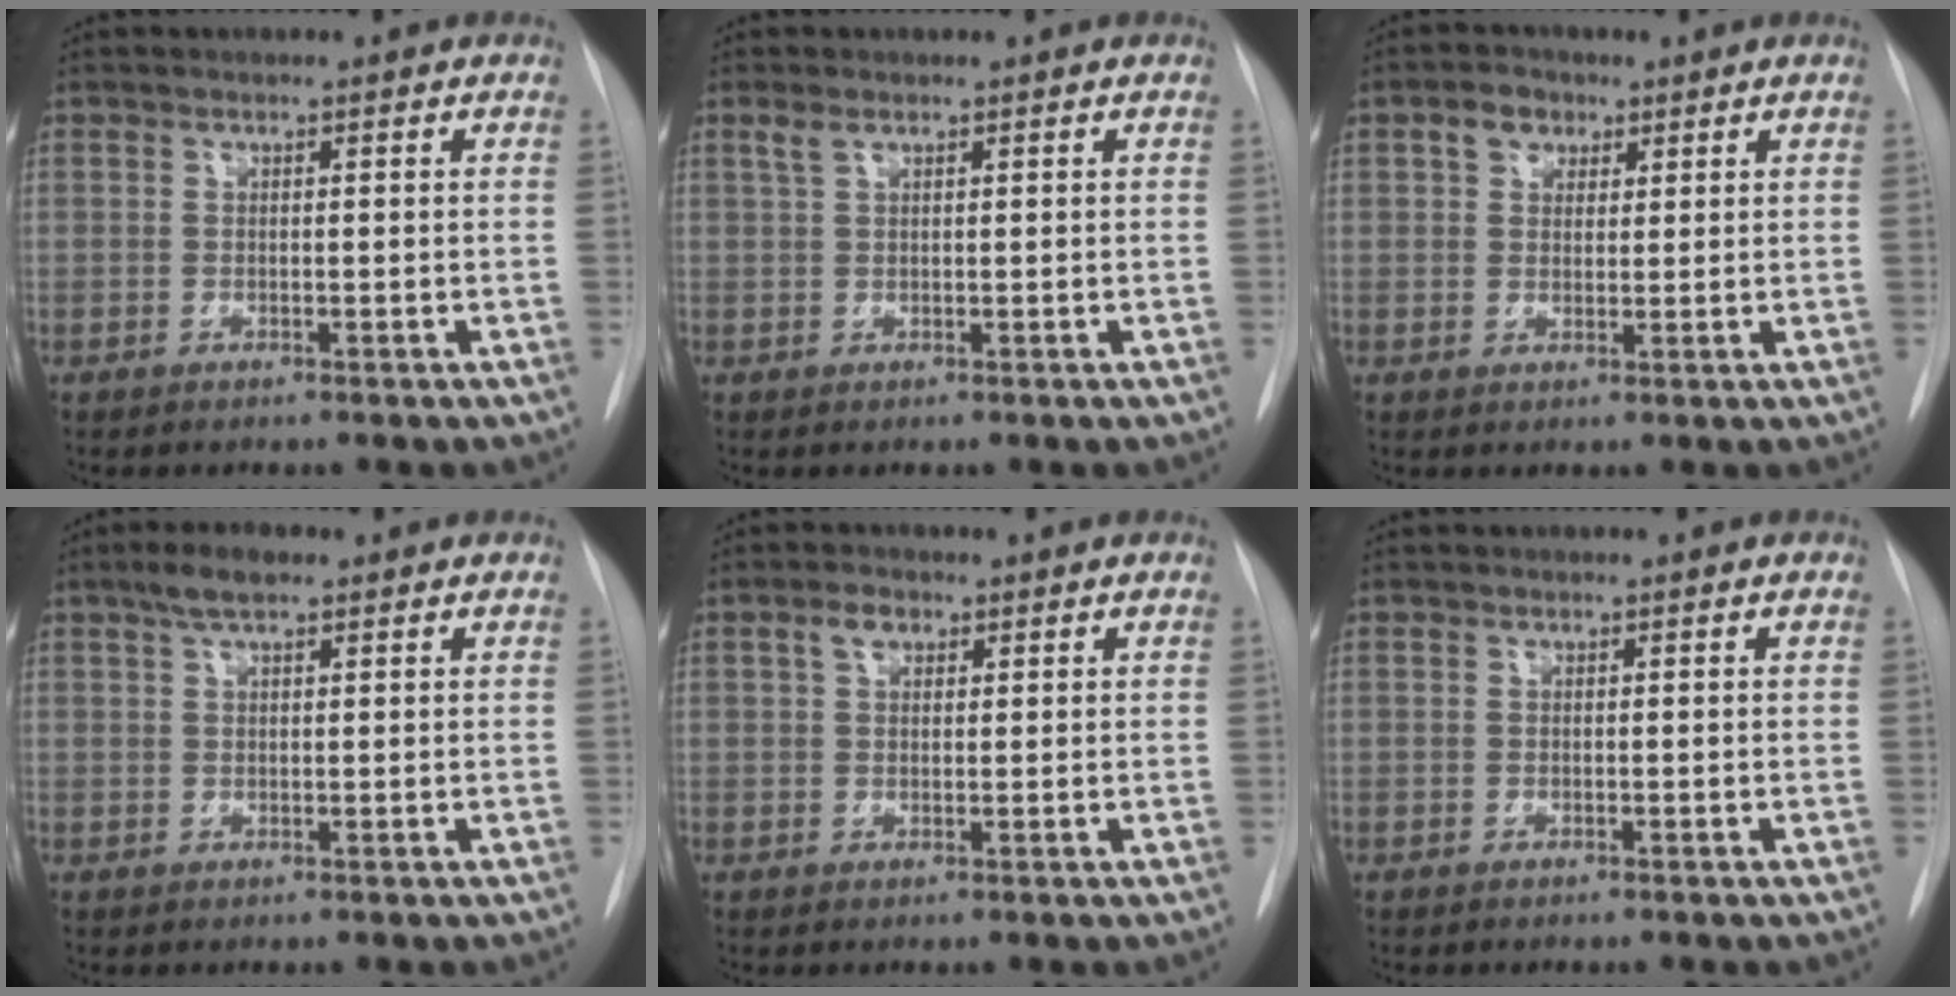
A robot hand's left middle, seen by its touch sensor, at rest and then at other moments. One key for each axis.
{"total": 1.4, "fx": 1.0, "fy": 0.4, "fz": 0.9, "tx": -0.024, "ty": 0.011, "tz": 0.022}
{"total": 3.4, "fx": 1.7, "fy": 2.6, "fz": 1.4, "tx": -0.025, "ty": 0.010, "tz": 0.030}
{"total": 3.5, "fx": 2.2, "fy": 1.1, "fz": 2.4, "tx": -0.049, "ty": 0.011, "tz": 0.042}
{"total": 2.4, "fx": 1.2, "fy": 1.5, "fz": 1.4, "tx": -0.030, "ty": 0.010, "tz": 0.022}
{"total": 0.0}